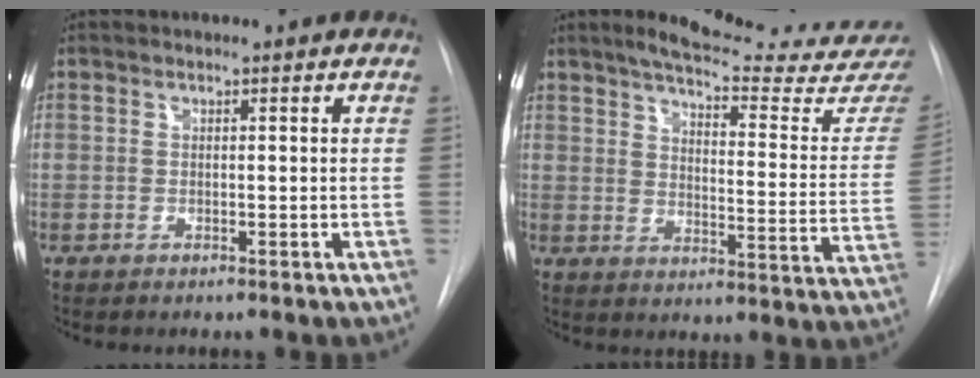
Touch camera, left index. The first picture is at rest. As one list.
[{"total": 22.0, "force": [20.5, 1.0, 8.0], "torque": [-0.110, -0.098, 0.242]}]